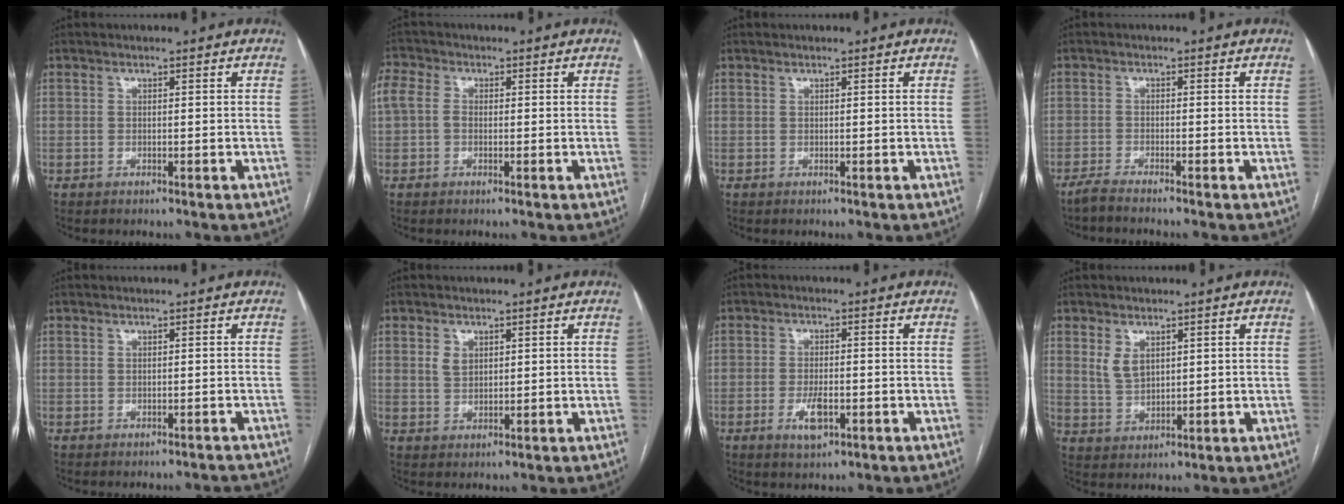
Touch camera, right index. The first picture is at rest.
{"total": 5.6, "force": [0.6, 4.4, 3.5], "torque": [-0.102, 0.030, 0.014]}
{"total": 0.0}
{"total": 2.6, "force": [-2.3, -0.6, 0.9], "torque": [-0.019, -0.003, -0.044]}
{"total": 0.9, "force": [-0.7, 0.5, 0.2], "torque": [-0.001, 0.003, -0.005]}
{"total": 2.5, "force": [1.1, 1.8, 1.3], "torque": [-0.028, 0.002, 0.026]}
{"total": 4.3, "force": [-1.7, 1.5, 3.7], "torque": [-0.075, -0.004, -0.024]}
{"total": 3.9, "force": [1.9, 2.4, 2.5], "torque": [-0.056, 0.001, 0.047]}